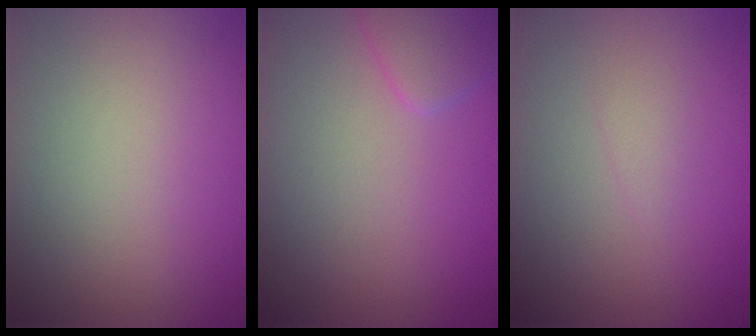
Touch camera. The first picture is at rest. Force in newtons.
{"total": 1.8, "press": 1.8, "slide": 0.1}
{"total": 0.7, "press": 0.7, "slide": 0.1}